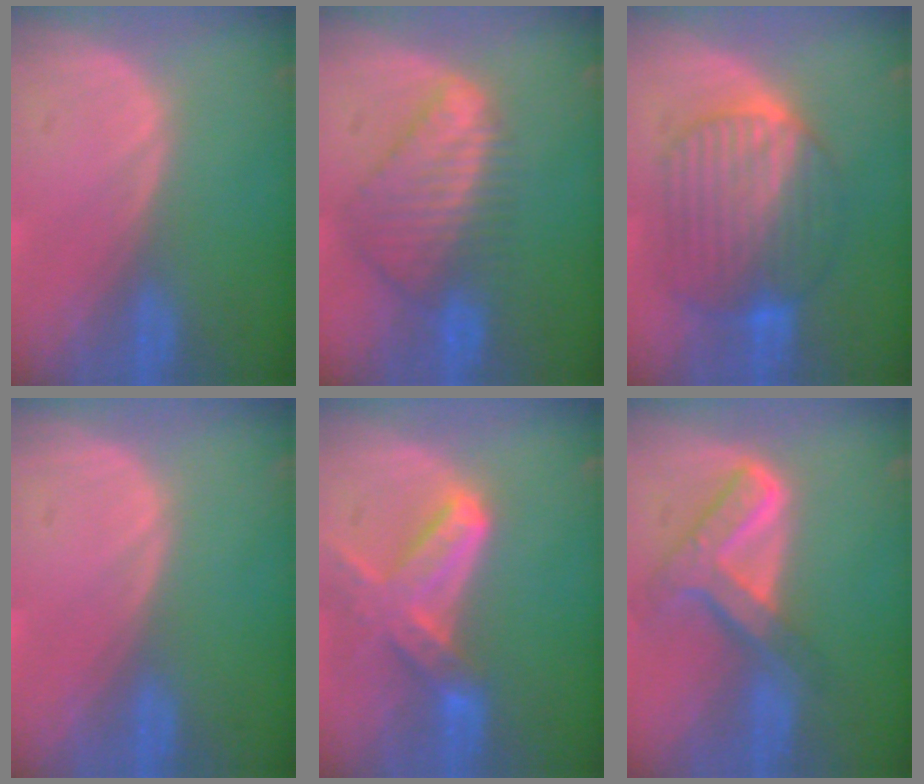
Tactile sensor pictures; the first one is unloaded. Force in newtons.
{"total": 8.5, "press": 7.5, "slide": 4.1}
{"total": 10.2, "press": 10.1, "slide": 0.7}
{"total": 0.0}
{"total": 7.6, "press": 6.9, "slide": 3.4}
{"total": 7.7, "press": 6.5, "slide": 4.1}